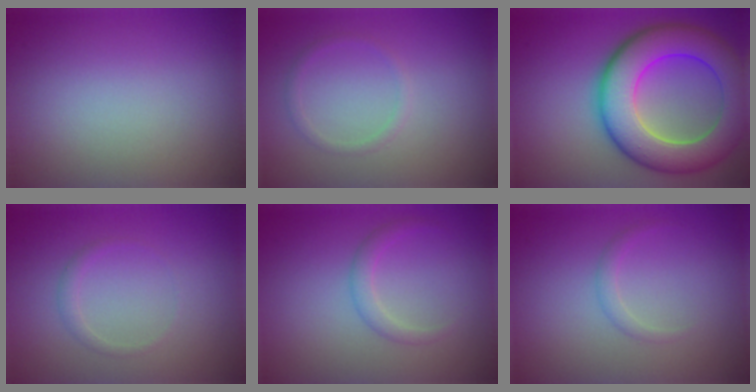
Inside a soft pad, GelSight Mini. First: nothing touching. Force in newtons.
{"total": 1.0, "press": 1.0, "slide": 0.0}
{"total": 10.2, "press": 10.2, "slide": 0.4}
{"total": 0.9, "press": 0.9, "slide": 0.0}
{"total": 1.5, "press": 1.5, "slide": 0.0}
{"total": 1.0, "press": 1.0, "slide": 0.0}